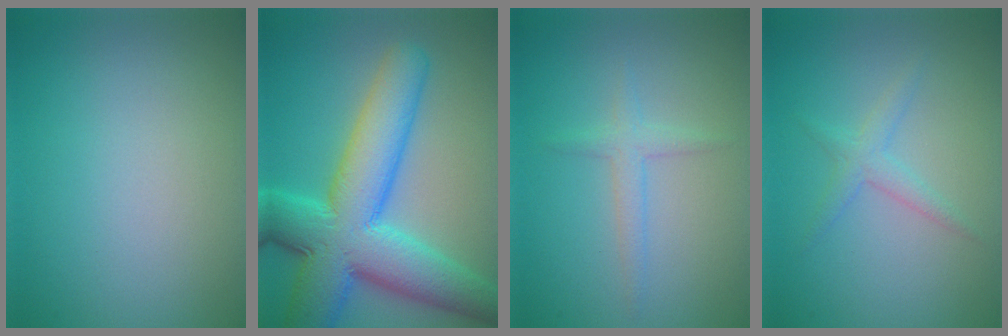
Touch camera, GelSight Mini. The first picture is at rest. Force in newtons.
{"total": 11.3, "press": 11.3, "slide": 0.5}
{"total": 1.6, "press": 1.6, "slide": 0.1}
{"total": 1.0, "press": 1.0, "slide": 0.1}